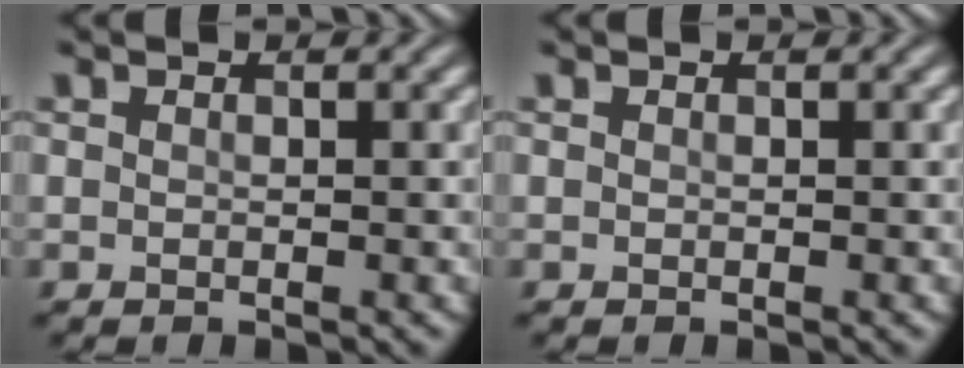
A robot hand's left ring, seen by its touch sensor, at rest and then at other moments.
{"total": 0.0}